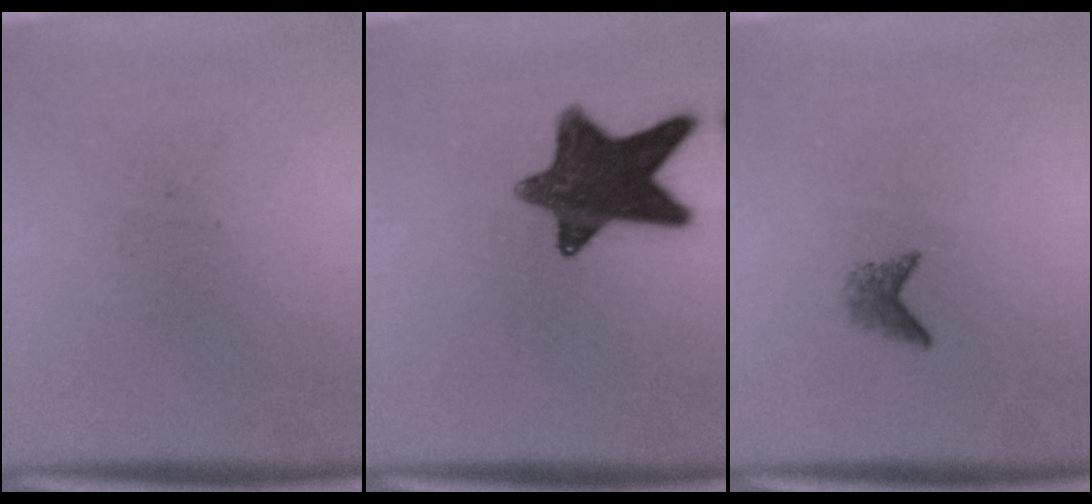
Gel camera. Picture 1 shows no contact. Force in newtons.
{"total": 13.0}
{"total": 1.4}